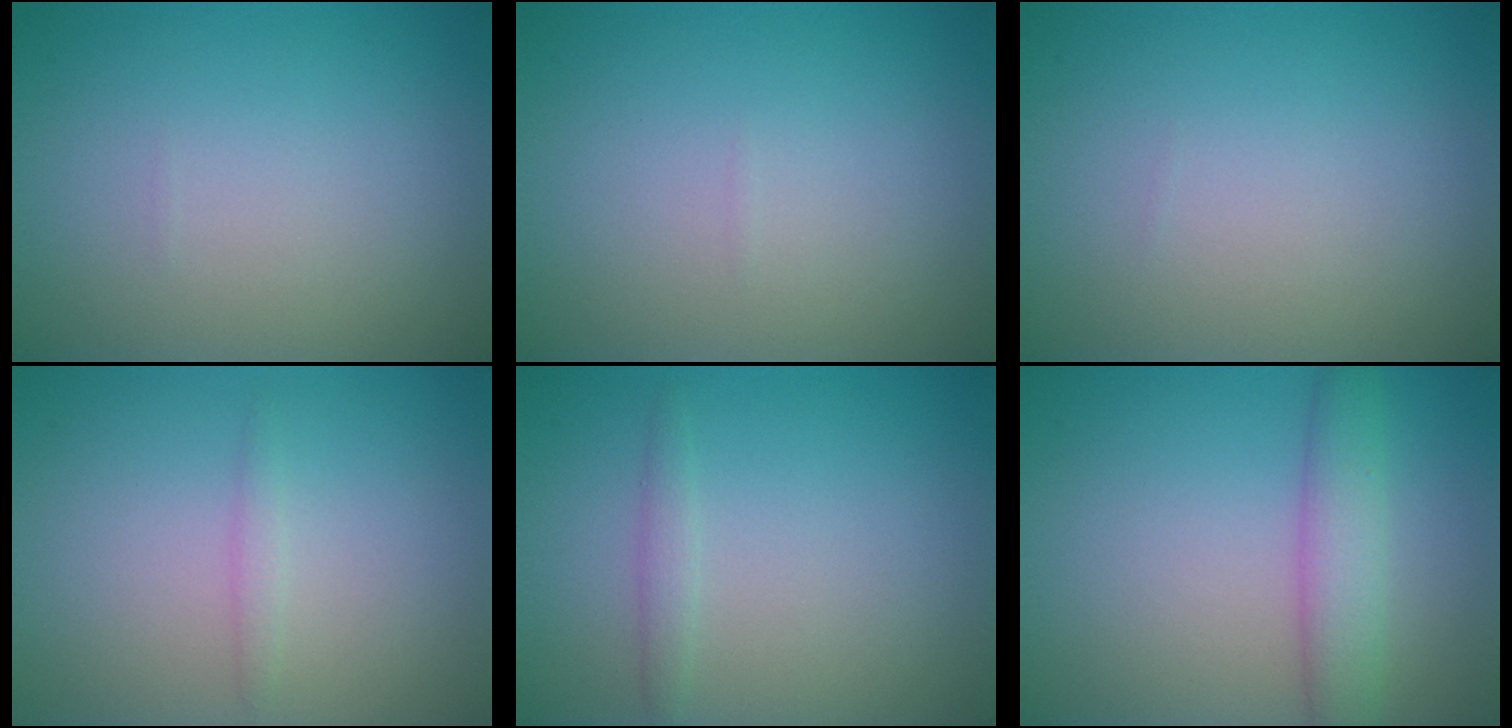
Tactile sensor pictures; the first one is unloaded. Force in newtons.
{"total": 0.0}
{"total": 0.0}
{"total": 0.7, "press": 0.7, "slide": 0.0}
{"total": 1.1, "press": 1.0, "slide": 0.1}
{"total": 3.7, "press": 3.6, "slide": 0.2}